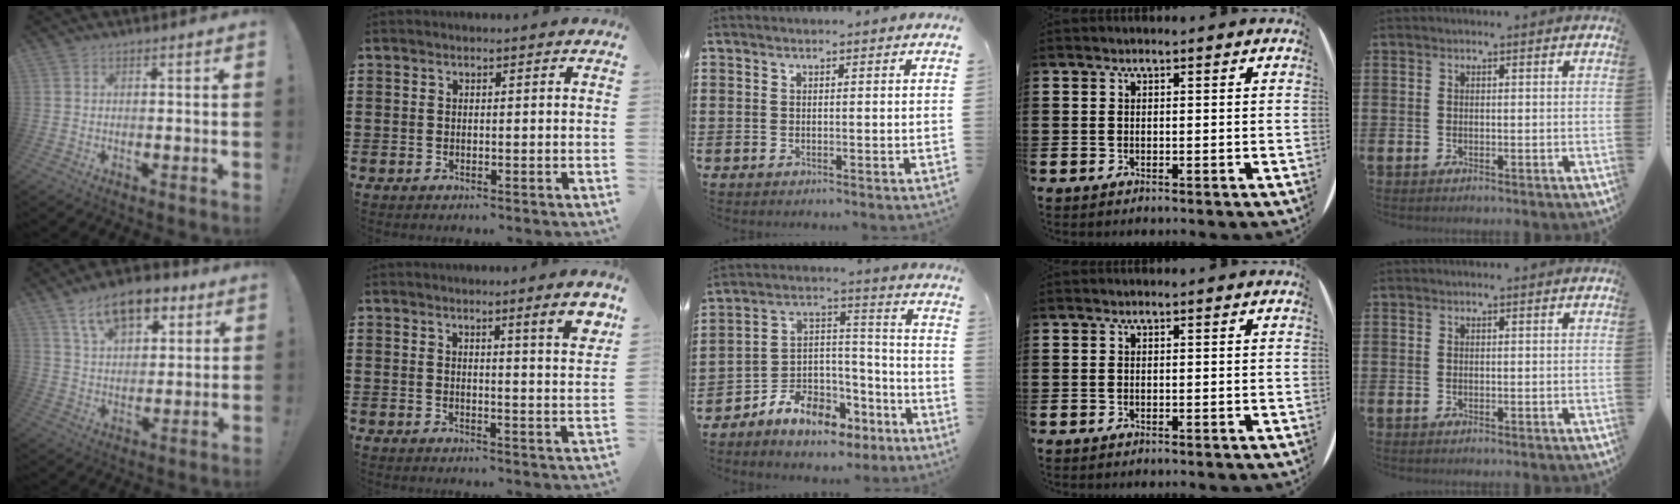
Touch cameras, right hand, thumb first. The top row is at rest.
{"thumb": {"total": 15.0, "force": [9.0, 8.3, 8.6], "torque": [-0.131, -0.041, 0.164]}, "index": {"total": 4.5, "force": [2.8, -0.2, 3.5], "torque": [-0.050, -0.014, 0.041]}, "middle": {"total": 8.5, "force": [-7.1, 4.0, 2.1], "torque": [-0.047, 0.019, -0.132]}}